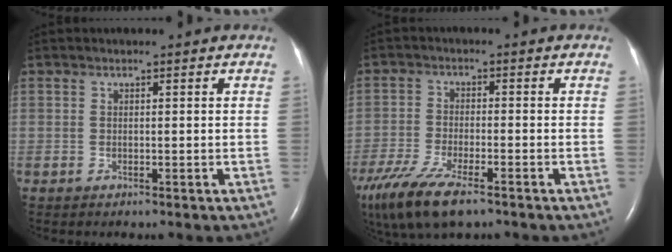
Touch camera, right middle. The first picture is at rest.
{"total": 13.6, "force": [-9.5, 3.8, 9.1], "torque": [-0.204, -0.034, -0.164]}